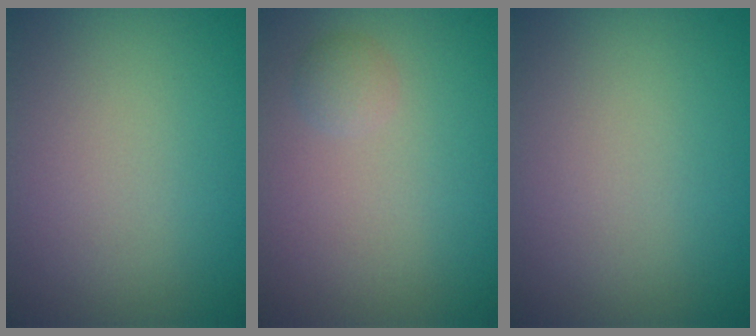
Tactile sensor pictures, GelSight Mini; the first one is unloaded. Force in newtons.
{"total": 1.1, "press": 1.1, "slide": 0.0}
{"total": 0.0}